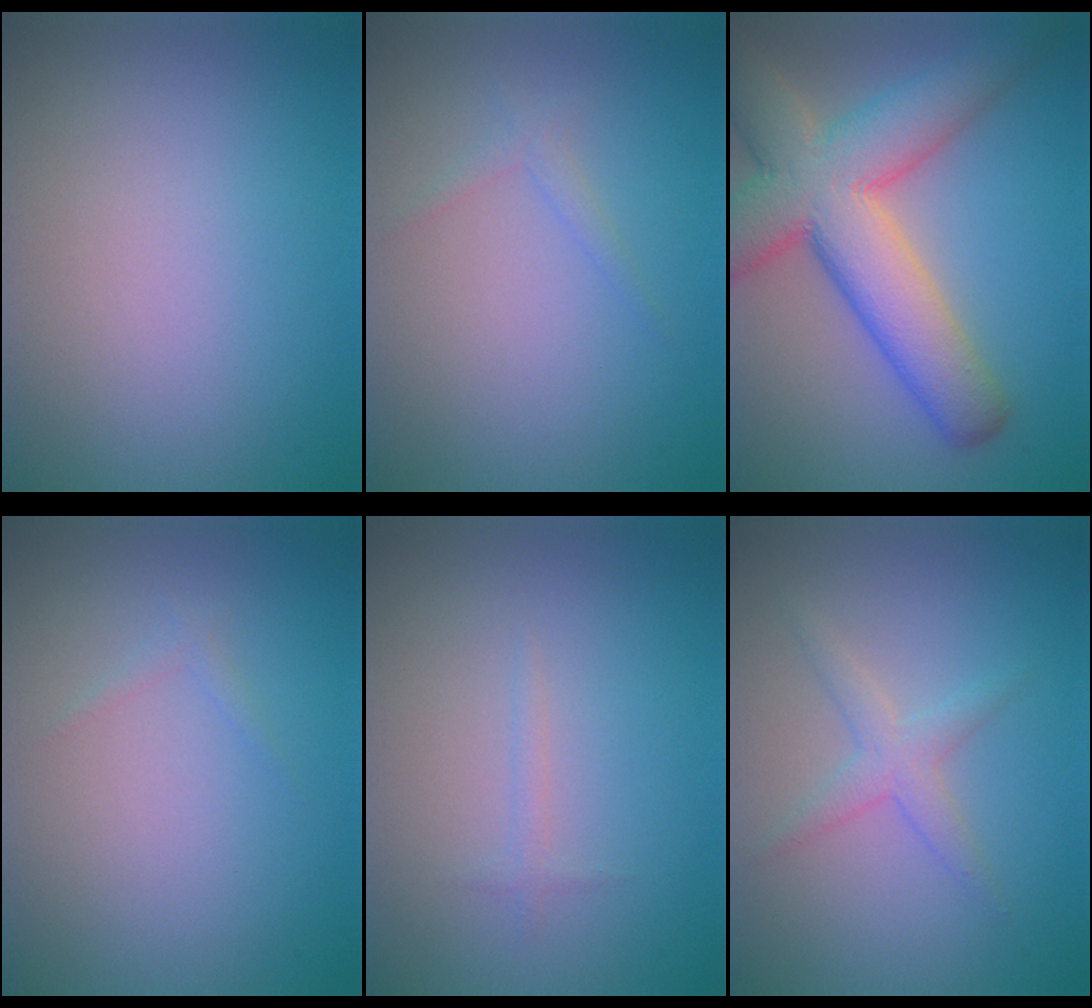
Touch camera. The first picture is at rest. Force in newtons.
{"total": 1.0, "press": 1.0, "slide": 0.1}
{"total": 10.5, "press": 10.5, "slide": 0.8}
{"total": 0.6, "press": 0.6, "slide": 0.0}
{"total": 0.7, "press": 0.7, "slide": 0.0}
{"total": 2.0, "press": 2.0, "slide": 0.0}